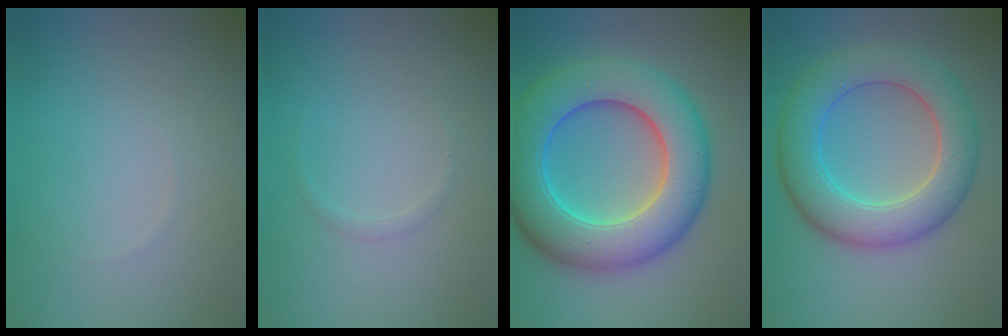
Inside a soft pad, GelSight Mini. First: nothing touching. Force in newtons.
{"total": 0.6, "press": 0.6, "slide": 0.1}
{"total": 11.3, "press": 11.3, "slide": 0.1}
{"total": 7.5, "press": 7.5, "slide": 0.4}